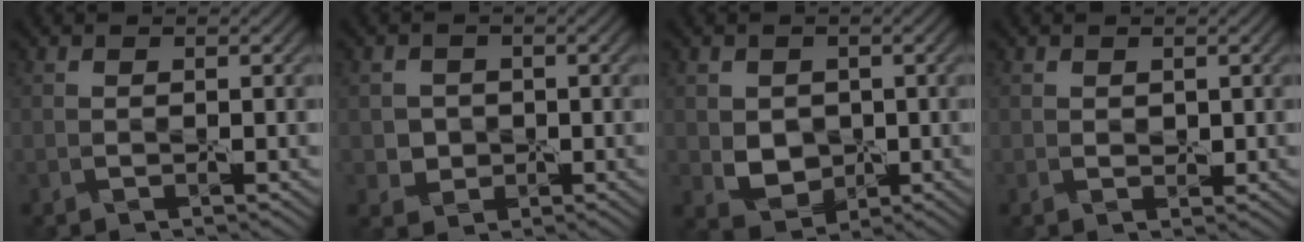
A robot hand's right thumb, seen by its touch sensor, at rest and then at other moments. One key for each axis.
{"total": 2.1, "fx": 0.1, "fy": 2.0, "fz": -0.3, "tx": 0.014, "ty": 0.000, "tz": -0.005}
{"total": 2.9, "fx": 0.4, "fy": 2.7, "fz": 1.0, "tx": -0.026, "ty": -0.006, "tz": 0.007}
{"total": 0.7, "fx": 0.3, "fy": 0.6, "fz": 0.3, "tx": -0.001, "ty": 0.001, "tz": 0.008}